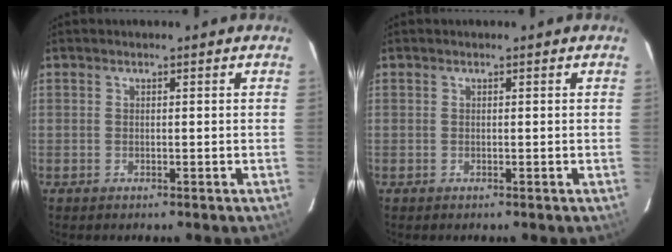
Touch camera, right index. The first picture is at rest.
{"total": 0.0}